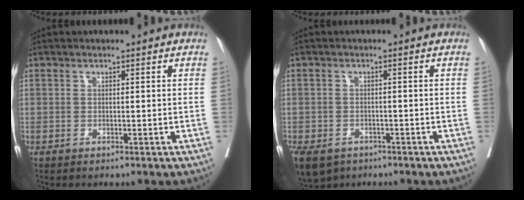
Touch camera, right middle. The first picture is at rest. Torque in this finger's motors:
{"motor_torque": [0.26, -0.23, 0.13, 0.04]}